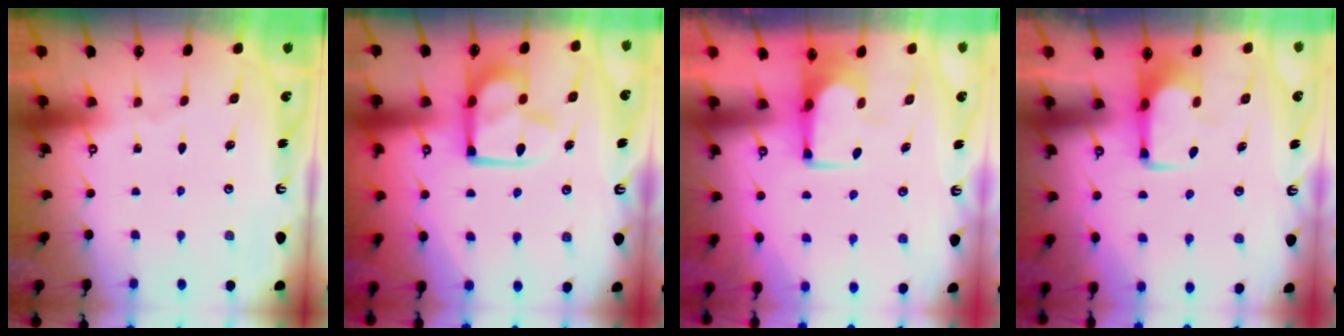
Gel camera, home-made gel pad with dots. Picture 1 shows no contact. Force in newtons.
{"total": 12.6, "press": 12.5, "slide": 1.6}
{"total": 1.5, "press": 1.5, "slide": 0.1}
{"total": 1.9, "press": 1.9, "slide": 0.5}